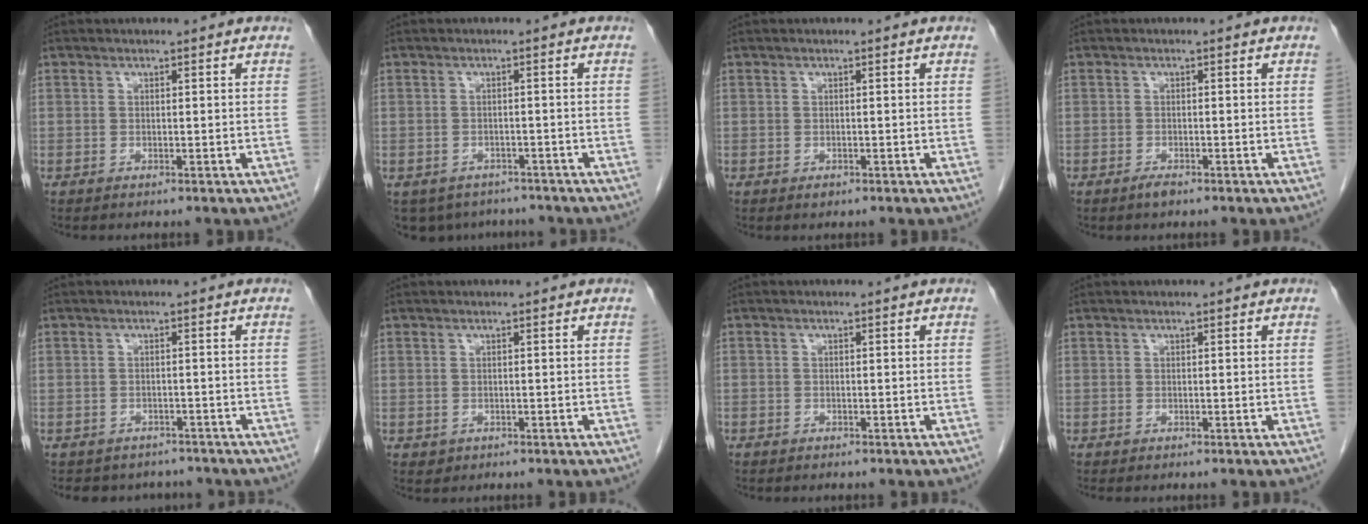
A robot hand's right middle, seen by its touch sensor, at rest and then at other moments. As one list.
[{"total": 7.1, "force": [-5.7, 4.0, 1.1], "torque": [-0.012, 0.002, -0.070]}, {"total": 0.6, "force": [-0.4, 0.4, 0.3], "torque": [-0.004, 0.001, -0.004]}, {"total": 1.3, "force": [-1.0, 0.4, 0.8], "torque": [-0.015, -0.001, -0.015]}, {"total": 6.5, "force": [-5.8, 2.9, 0.5], "torque": [-0.004, 0.010, -0.066]}, {"total": 0.8, "force": [-0.3, 0.7, 0.1], "torque": [-0.004, 0.002, 0.001]}, {"total": 0.9, "force": [-0.7, 0.6, 0.1], "torque": [-0.009, 0.003, -0.012]}, {"total": 0.8, "force": [-0.7, 0.2, 0.3], "torque": [-0.006, -0.001, -0.009]}]